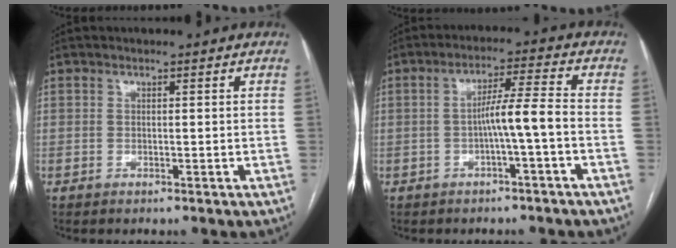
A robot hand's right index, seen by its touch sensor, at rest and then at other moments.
{"total": 5.7, "force": [-1.6, -0.6, 5.4], "torque": [-0.090, 0.017, -0.025]}